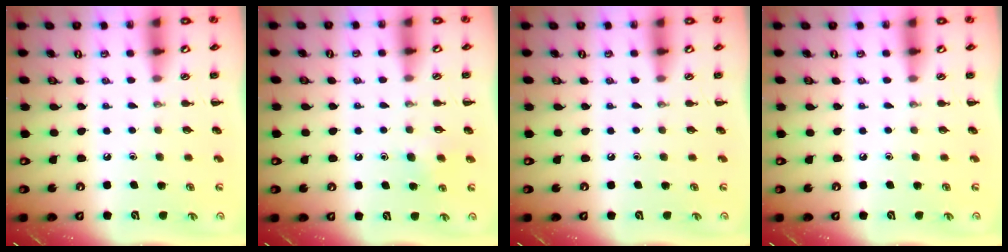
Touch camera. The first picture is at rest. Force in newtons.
{"total": 6.0, "press": 5.8, "slide": 1.7}
{"total": 0.0}
{"total": 0.0}